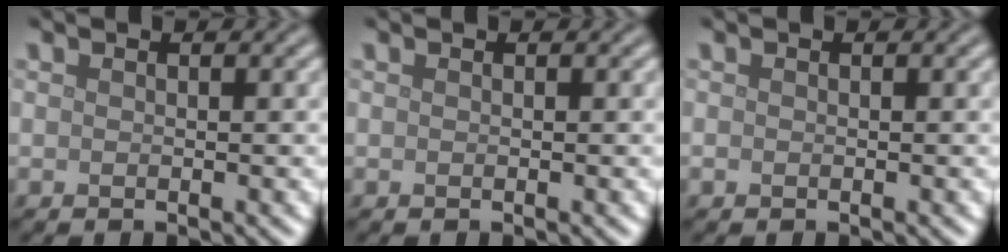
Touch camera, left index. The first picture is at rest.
{"total": 0.0}
{"total": 0.0}